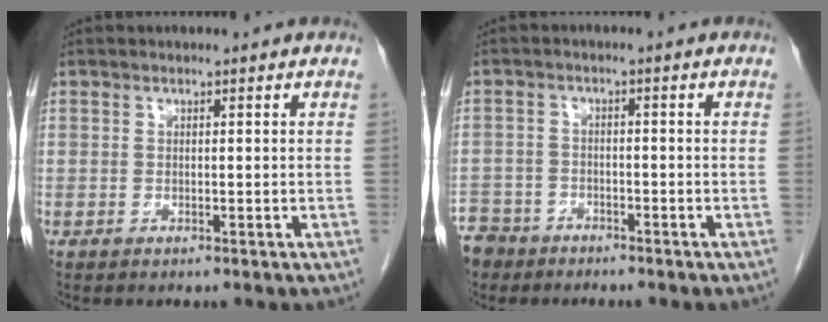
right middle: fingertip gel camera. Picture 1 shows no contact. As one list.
[{"total": 7.6, "force": [-5.9, 4.7, 0.8], "torque": [-0.038, -0.004, -0.108]}]